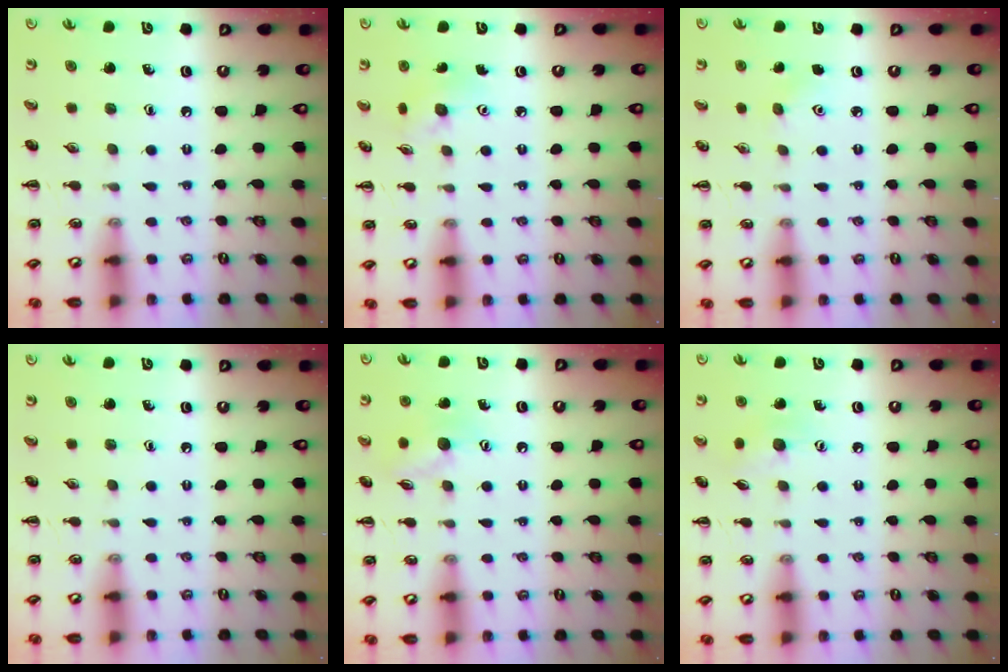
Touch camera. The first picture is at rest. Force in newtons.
{"total": 3.9, "press": 3.8, "slide": 0.7}
{"total": 3.2, "press": 3.1, "slide": 0.8}
{"total": 0.0}
{"total": 8.5, "press": 8.5, "slide": 0.7}
{"total": 7.2, "press": 7.1, "slide": 1.3}